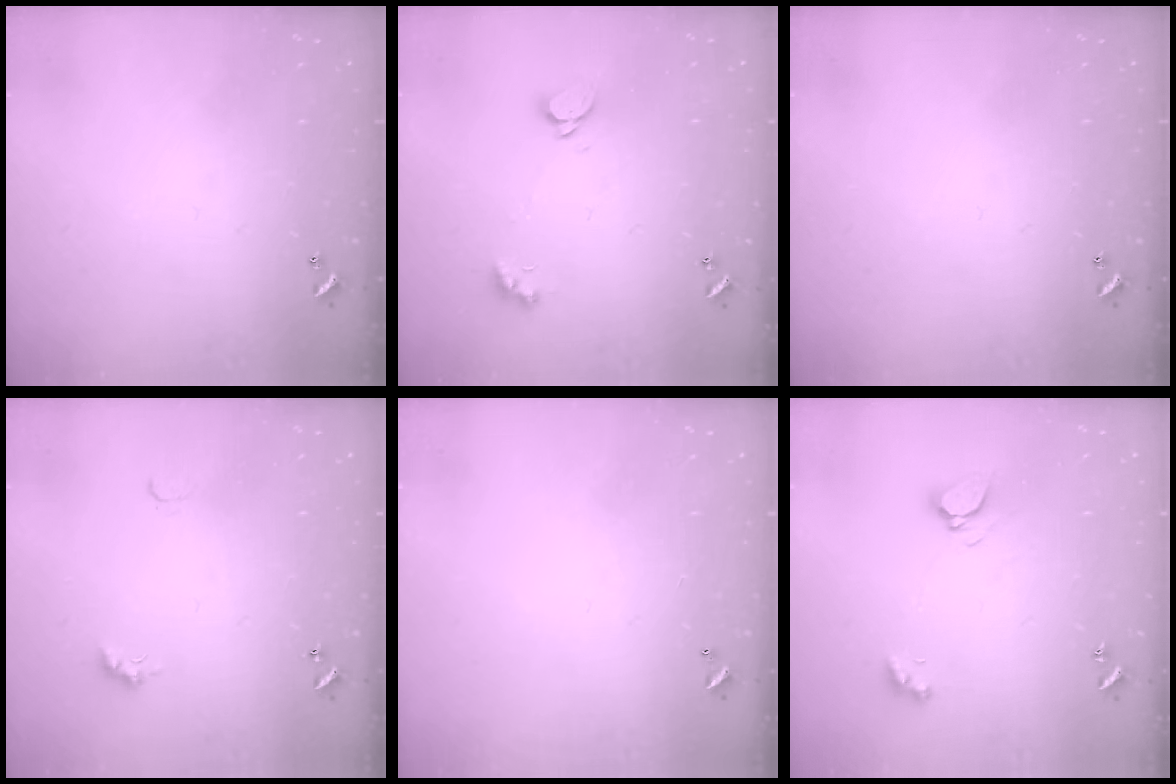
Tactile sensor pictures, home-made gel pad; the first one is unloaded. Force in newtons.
{"total": 2.1, "press": 2.1, "slide": 0.3}
{"total": 0.0}
{"total": 2.4, "press": 2.3, "slide": 0.5}
{"total": 3.0, "press": 3.0, "slide": 0.1}
{"total": 4.3, "press": 4.2, "slide": 0.4}